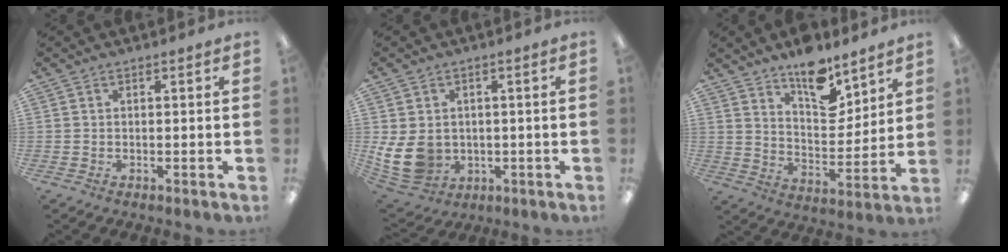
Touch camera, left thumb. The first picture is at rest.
{"total": 10.3, "force": [-0.5, 8.7, 5.6], "torque": [-0.132, -0.002, -0.003]}
{"total": 12.2, "force": [9.5, 5.3, 5.6], "torque": [-0.076, -0.065, 0.170]}